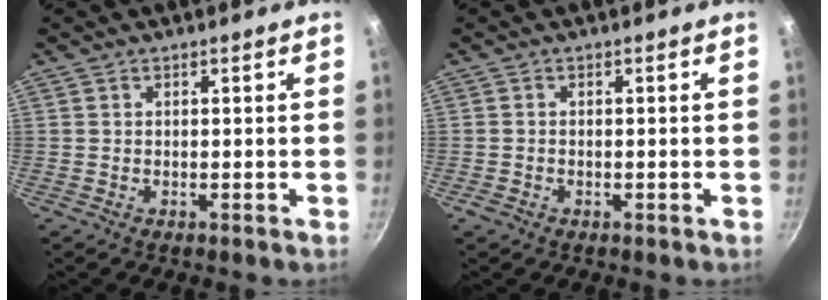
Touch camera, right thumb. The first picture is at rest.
{"total": 1.2, "force": [-0.6, 0.9, 0.6], "torque": [-0.013, 0.002, -0.011]}